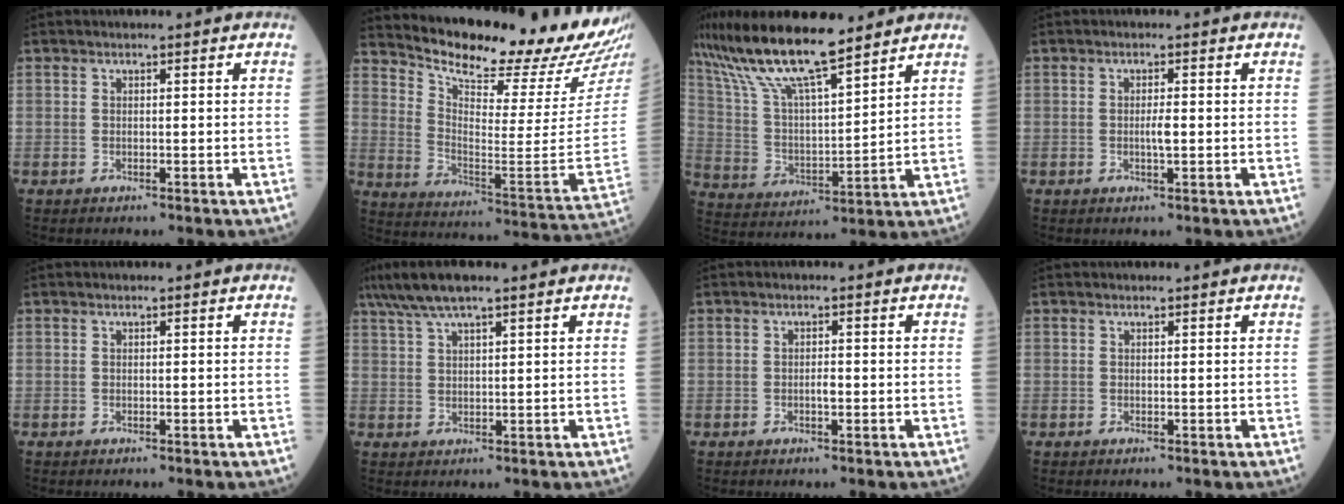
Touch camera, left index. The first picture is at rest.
{"total": 24.3, "force": [22.3, 1.7, 9.5], "torque": [-0.165, -0.111, 0.301]}
{"total": 16.0, "force": [13.0, 2.5, 9.1], "torque": [-0.182, 0.014, 0.245]}
{"total": 1.7, "force": [-0.5, 0.2, 1.7], "torque": [-0.032, -0.004, -0.008]}
{"total": 0.0}
{"total": 7.6, "force": [5.7, 0.9, 4.9], "torque": [-0.096, 0.034, 0.102]}
{"total": 1.2, "force": [-0.6, 0.3, 1.0], "torque": [-0.019, -0.002, -0.011]}
{"total": 0.0}